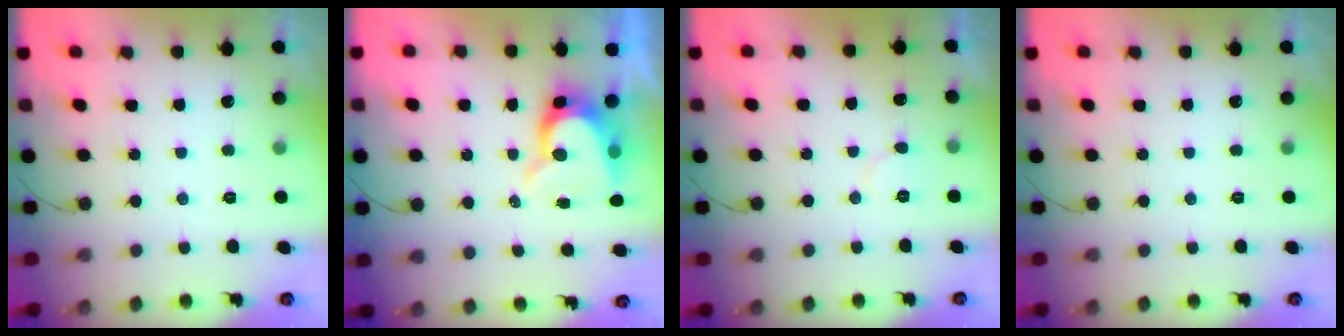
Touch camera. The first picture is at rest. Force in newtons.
{"total": 8.7, "press": 8.7, "slide": 0.6}
{"total": 4.8, "press": 4.7, "slide": 0.4}
{"total": 0.0}